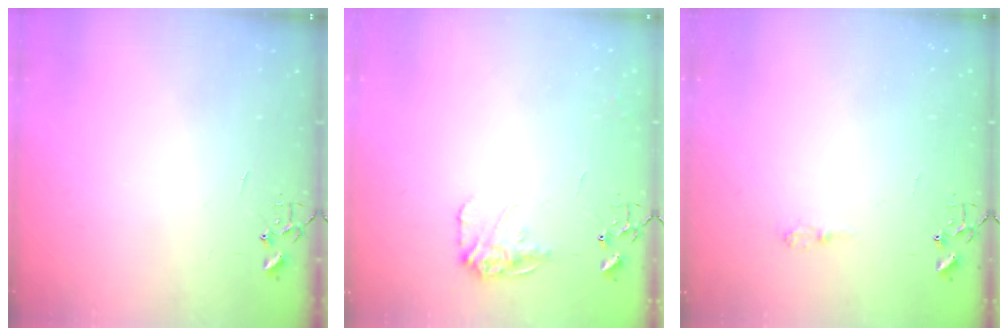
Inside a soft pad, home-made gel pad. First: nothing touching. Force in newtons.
{"total": 10.9, "press": 10.9, "slide": 0.4}
{"total": 6.5, "press": 6.5, "slide": 0.6}